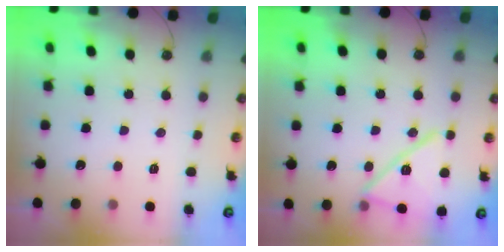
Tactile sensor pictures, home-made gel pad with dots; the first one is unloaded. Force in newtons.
{"total": 15.1, "press": 15.1, "slide": 0.3}